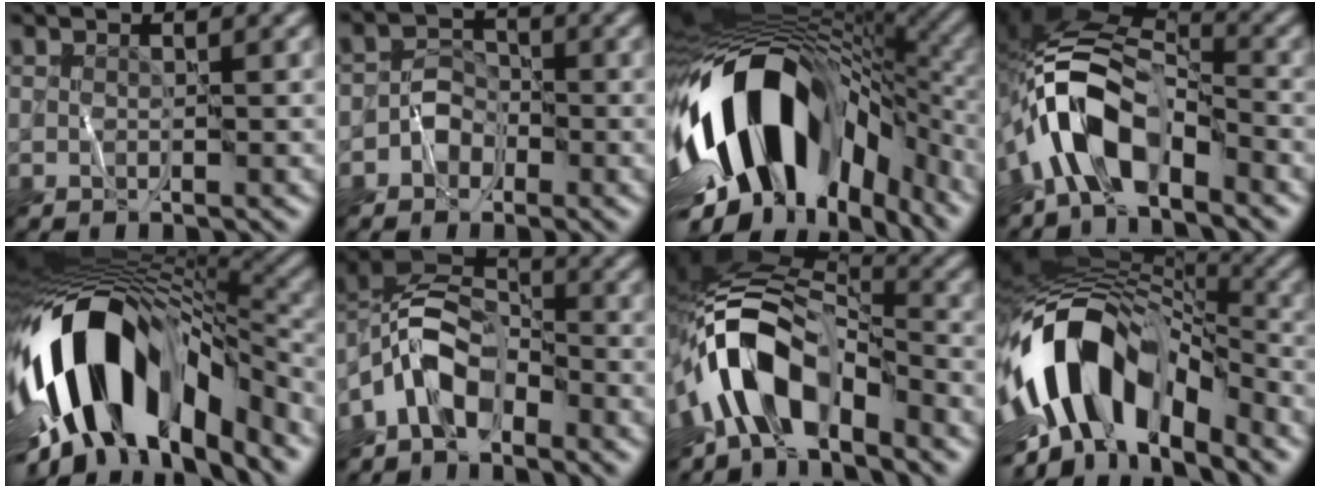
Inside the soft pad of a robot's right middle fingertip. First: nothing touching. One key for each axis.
{"total": 2.0, "fx": -0.9, "fy": 1.7, "fz": 0.5, "tx": 0.001, "ty": 0.011, "tz": -0.022}
{"total": 15.6, "fx": -4.1, "fy": 9.4, "fz": 11.8, "tx": -0.196, "ty": 0.000, "tz": -0.067}
{"total": 8.1, "fx": -4.1, "fy": 4.3, "fz": 5.5, "tx": -0.097, "ty": 0.009, "tz": -0.087}
{"total": 14.9, "fx": -4.9, "fy": 7.5, "fz": 12.0, "tx": -0.203, "ty": 0.010, "tz": -0.078}
{"total": 5.9, "fx": -3.4, "fy": 3.4, "fz": 3.4, "tx": -0.053, "ty": 0.008, "tz": -0.082}
{"total": 9.1, "fx": -4.7, "fy": 4.8, "fz": 6.1, "tx": -0.101, "ty": 0.011, "tz": -0.094}
{"total": 13.6, "fx": -4.7, "fy": 7.4, "fz": 10.4, "tx": -0.175, "ty": 0.010, "tz": -0.089}